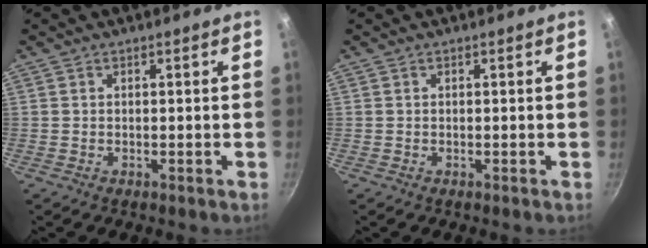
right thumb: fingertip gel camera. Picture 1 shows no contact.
{"total": 0.0}